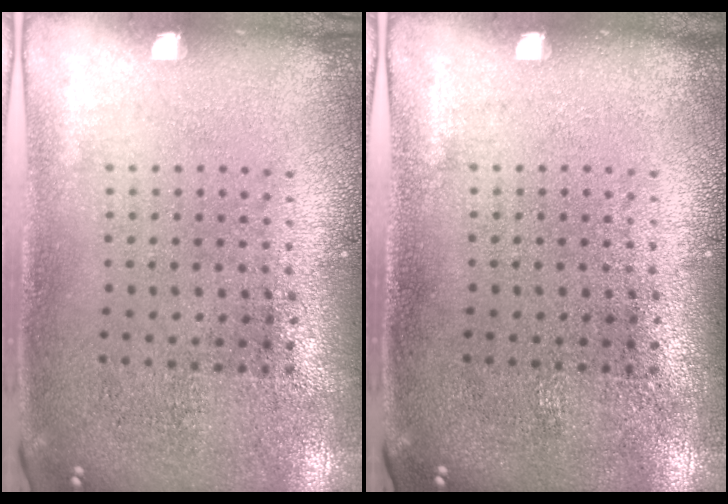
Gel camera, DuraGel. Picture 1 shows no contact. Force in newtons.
{"total": 0.0}